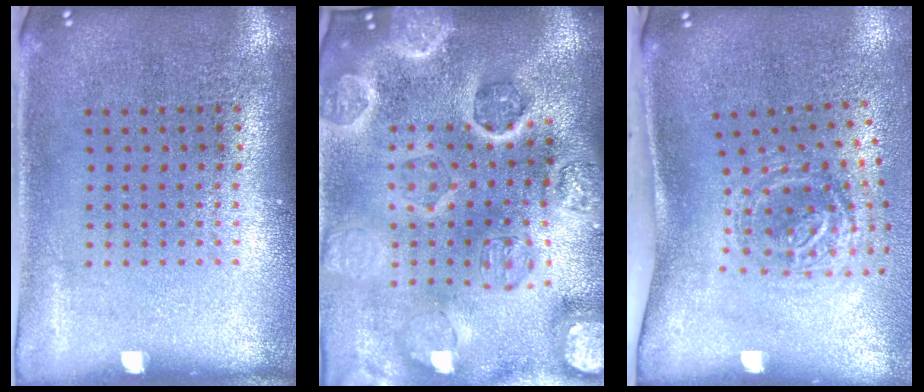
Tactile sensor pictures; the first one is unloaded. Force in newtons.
{"total": 5.4, "press": 4.7, "slide": 2.8}
{"total": 1.8, "press": 1.2, "slide": 1.4}